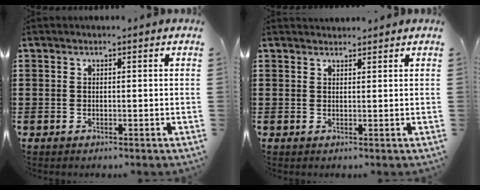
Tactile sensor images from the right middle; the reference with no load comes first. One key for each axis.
{"total": 1.4, "fx": 1.4, "fy": 0.3, "fz": 0.0, "tx": -0.003, "ty": 0.002, "tz": 0.027}